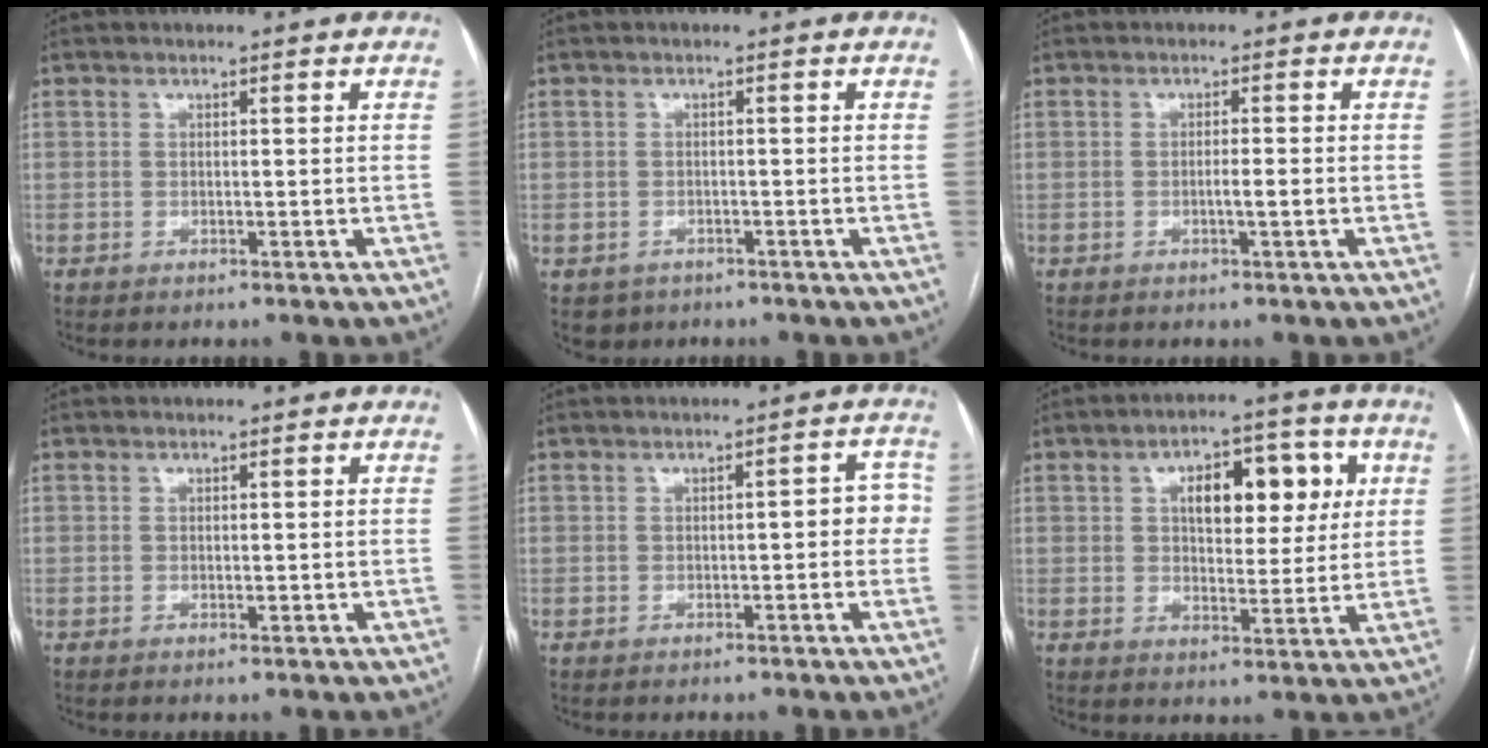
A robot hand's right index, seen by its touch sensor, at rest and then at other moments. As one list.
[{"total": 2.9, "force": [-1.7, 2.4, 0.3], "torque": [-0.004, 0.005, -0.023]}, {"total": 1.9, "force": [-0.5, 0.0, 1.8], "torque": [-0.032, -0.001, -0.010]}, {"total": 0.9, "force": [-0.1, 0.3, 0.8], "torque": [-0.014, -0.003, 0.000]}, {"total": 3.7, "force": [-0.3, 1.4, 3.4], "torque": [-0.029, 0.020, -0.006]}, {"total": 10.7, "force": [3.2, 5.3, 8.8], "torque": [-0.117, 0.026, 0.048]}]